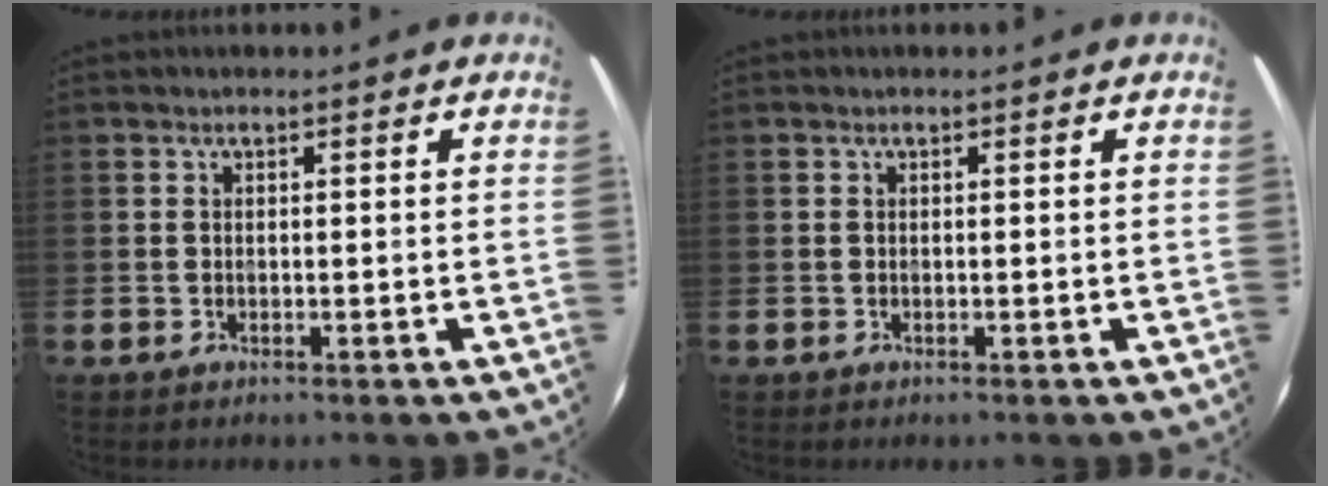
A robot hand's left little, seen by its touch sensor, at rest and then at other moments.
{"total": 0.0}